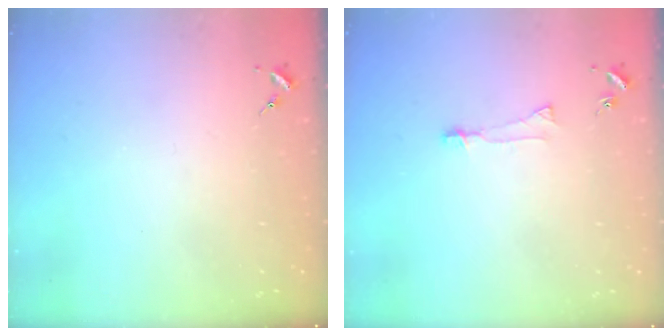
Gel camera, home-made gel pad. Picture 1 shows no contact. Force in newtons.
{"total": 4.8, "press": 4.8, "slide": 0.4}